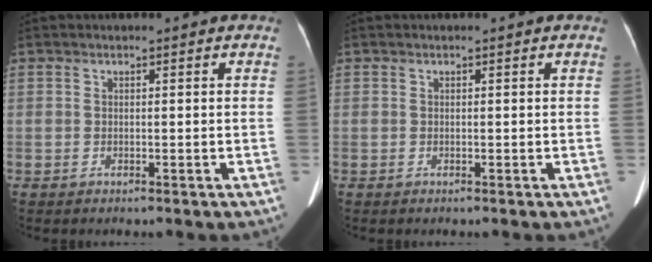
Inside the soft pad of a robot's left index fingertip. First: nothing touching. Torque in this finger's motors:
{"motor_torque": [0.00, 0.00, 0.00, 0.00]}